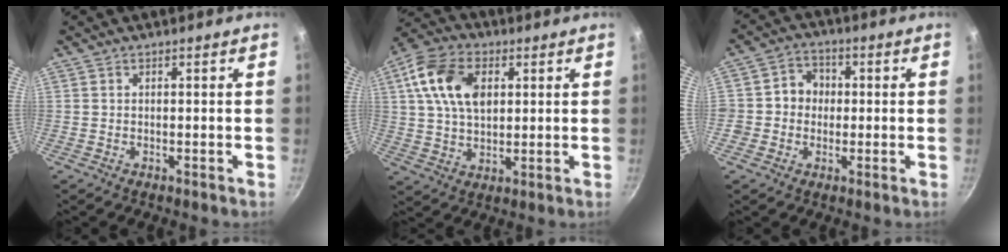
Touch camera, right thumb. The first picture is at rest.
{"total": 13.4, "force": [3.7, 8.6, 9.5], "torque": [-0.160, 0.002, 0.059]}
{"total": 5.9, "force": [-0.2, 5.5, 2.0], "torque": [0.007, 0.012, -0.018]}